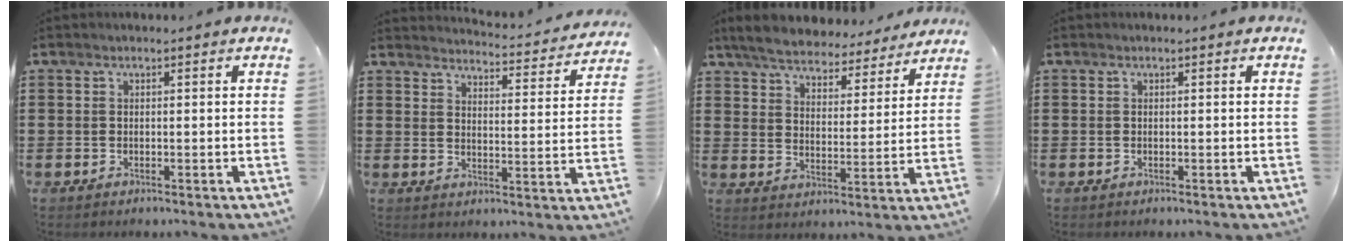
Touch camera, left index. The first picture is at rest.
{"total": 3.6, "force": [3.6, -0.3, 0.5], "torque": [-0.022, -0.034, 0.056]}
{"total": 5.9, "force": [5.8, 0.6, 1.0], "torque": [-0.050, -0.035, 0.100]}
{"total": 0.0}